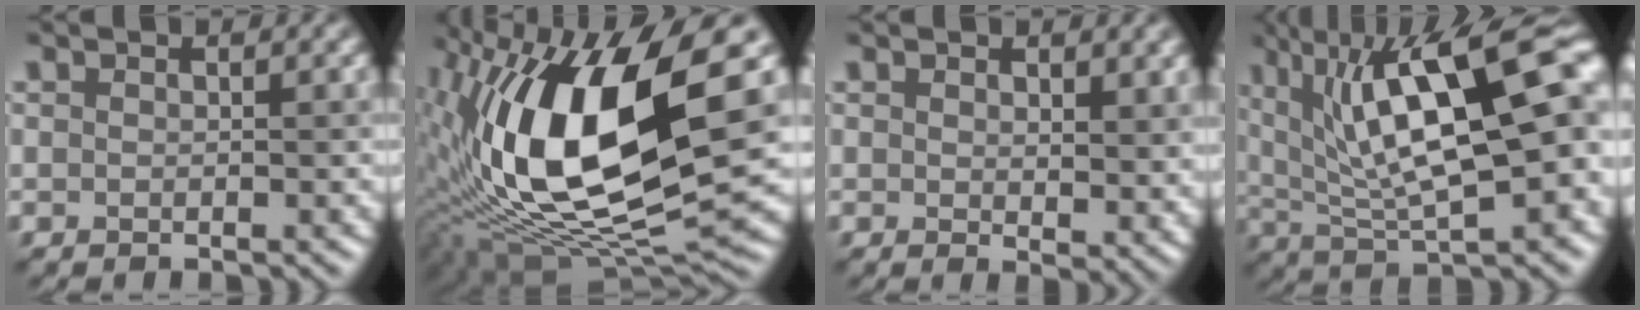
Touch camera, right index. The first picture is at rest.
{"total": 17.0, "force": [2.8, 7.8, 14.8], "torque": [-0.294, 0.001, 0.041]}
{"total": 2.9, "force": [1.2, 1.2, 2.3], "torque": [-0.031, -0.010, 0.024]}
{"total": 16.1, "force": [4.8, 6.1, 14.0], "torque": [-0.226, 0.011, 0.078]}